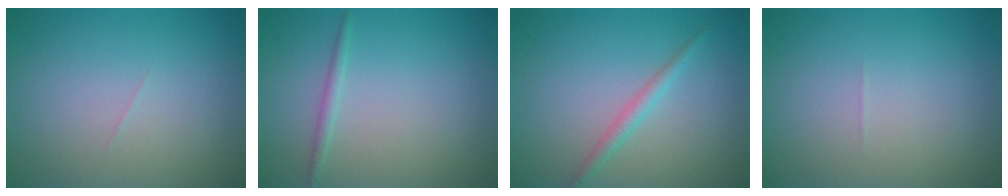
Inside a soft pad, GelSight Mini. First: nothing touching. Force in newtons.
{"total": 0.9, "press": 0.9, "slide": 0.0}
{"total": 1.6, "press": 1.6, "slide": 0.0}
{"total": 0.0}